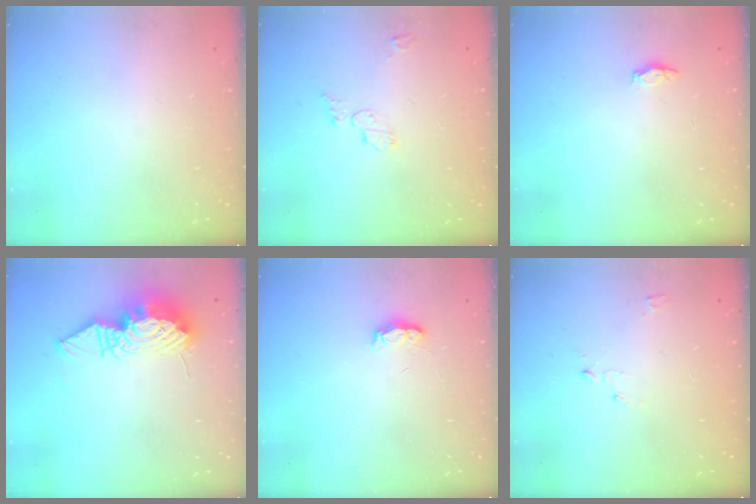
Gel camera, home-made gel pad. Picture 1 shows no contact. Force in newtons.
{"total": 4.8, "press": 4.8, "slide": 0.5}
{"total": 3.2, "press": 2.9, "slide": 1.5}
{"total": 12.6, "press": 12.6, "slide": 1.1}
{"total": 4.2, "press": 3.6, "slide": 2.1}
{"total": 2.9, "press": 2.8, "slide": 0.3}